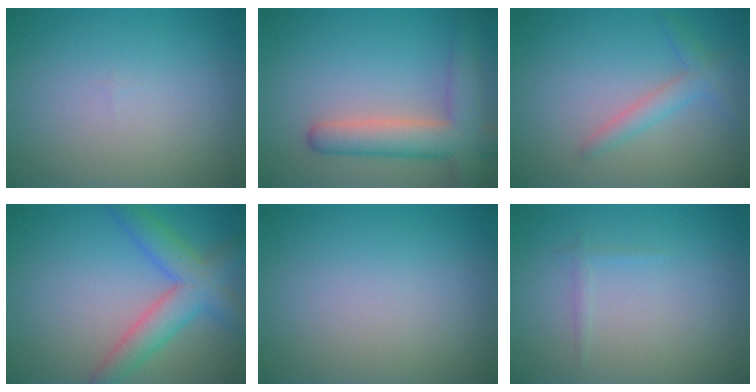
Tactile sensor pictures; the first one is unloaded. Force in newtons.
{"total": 6.2, "press": 6.1, "slide": 0.4}
{"total": 2.2, "press": 2.2, "slide": 0.1}
{"total": 5.4, "press": 5.4, "slide": 0.2}
{"total": 0.0}
{"total": 0.6, "press": 0.6, "slide": 0.0}